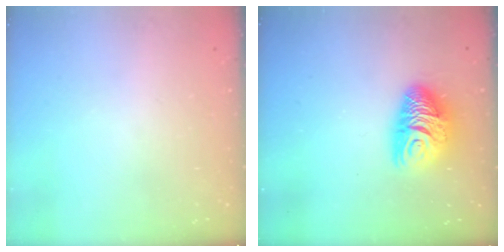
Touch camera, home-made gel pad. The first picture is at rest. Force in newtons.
{"total": 10.6, "press": 10.6, "slide": 0.5}